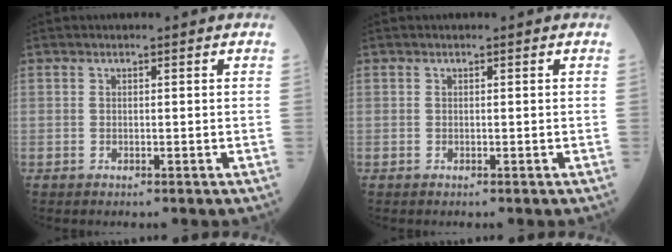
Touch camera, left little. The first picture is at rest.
{"total": 0.0}